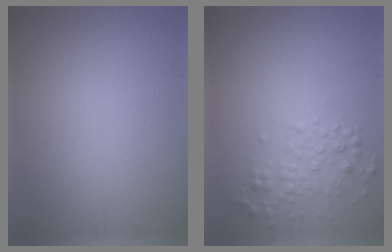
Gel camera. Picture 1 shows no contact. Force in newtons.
{"total": 2.2, "press": 2.2, "slide": 0.1}